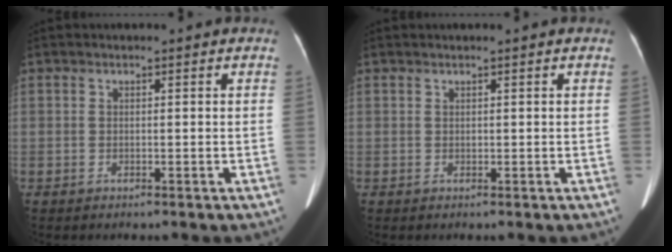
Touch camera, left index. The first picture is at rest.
{"total": 0.8, "force": [0.8, 0.1, 0.3], "torque": [-0.005, 0.016, 0.015]}